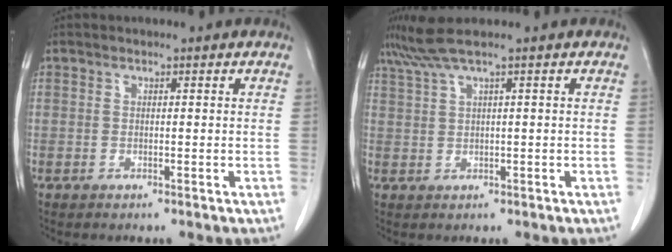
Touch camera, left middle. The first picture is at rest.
{"total": 2.9, "force": [2.1, -0.9, 1.7], "torque": [-0.054, 0.018, 0.053]}